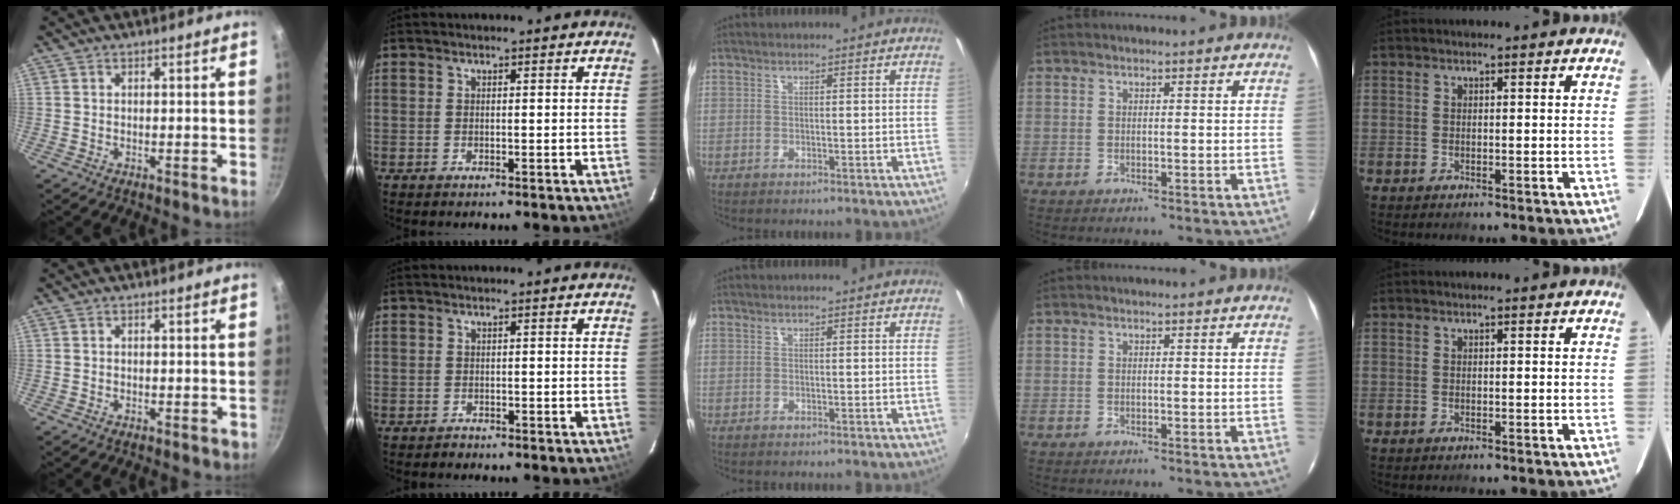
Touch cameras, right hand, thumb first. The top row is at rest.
{"thumb": {"total": 0.6, "force": [-0.3, 0.4, 0.3], "torque": [-0.002, 0.002, -0.005]}, "index": {"total": 0.8, "force": [-0.6, 0.5, -0.3], "torque": [0.004, 0.006, -0.009]}, "middle": {"total": 0.7, "force": [0.6, -0.1, -0.2], "torque": [0.004, -0.001, 0.008]}}